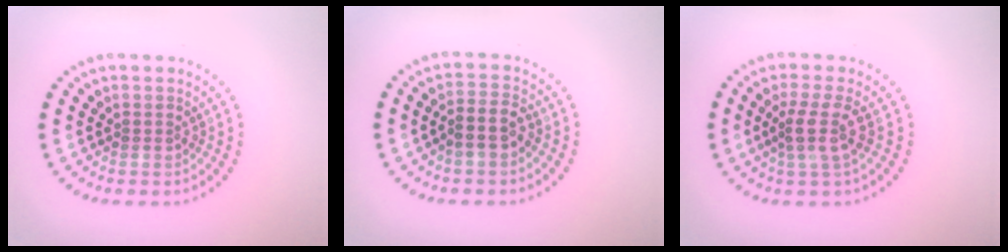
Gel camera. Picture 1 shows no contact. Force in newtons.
{"total": 2.4, "press": 2.2, "slide": 1.0}
{"total": 2.7, "press": 2.0, "slide": 1.8}